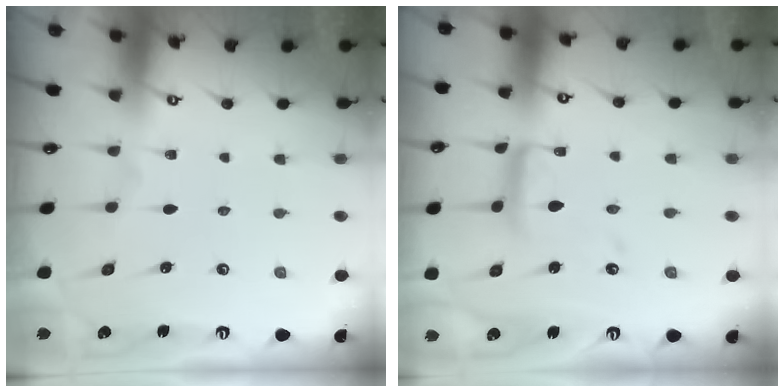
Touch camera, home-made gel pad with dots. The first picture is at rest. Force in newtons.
{"total": 11.5, "press": 11.5, "slide": 1.0}